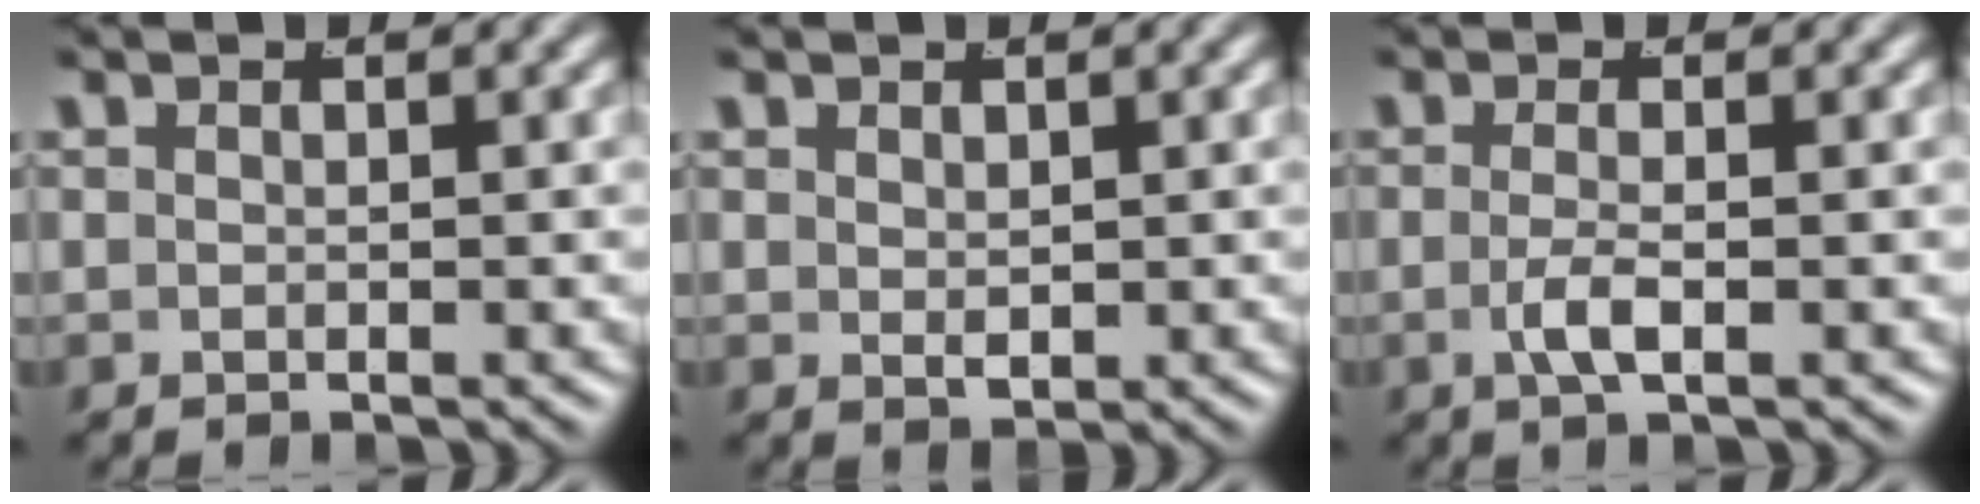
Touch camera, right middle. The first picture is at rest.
{"total": 0.9, "force": [0.3, 0.1, 0.8], "torque": [-0.007, -0.010, 0.017]}
{"total": 2.0, "force": [-0.9, -0.1, 1.8], "torque": [-0.035, -0.013, -0.011]}